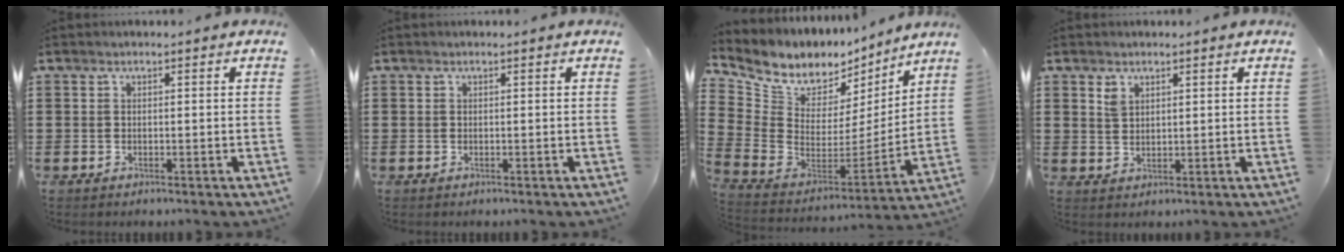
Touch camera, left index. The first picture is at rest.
{"total": 0.0}
{"total": 7.1, "force": [5.7, 4.1, 1.5], "torque": [-0.074, -0.048, 0.102]}
{"total": 2.1, "force": [1.5, 1.1, 1.0], "torque": [-0.025, 0.001, 0.028]}